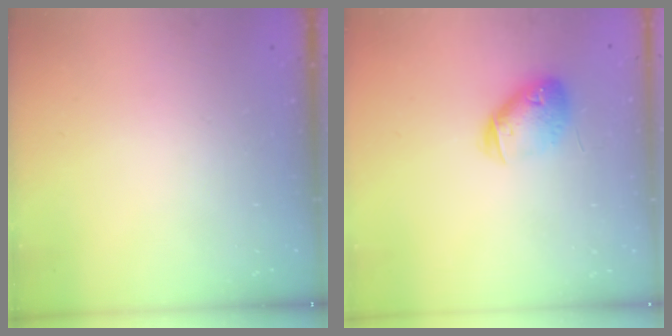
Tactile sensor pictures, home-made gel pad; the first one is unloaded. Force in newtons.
{"total": 12.0, "press": 11.8, "slide": 1.9}